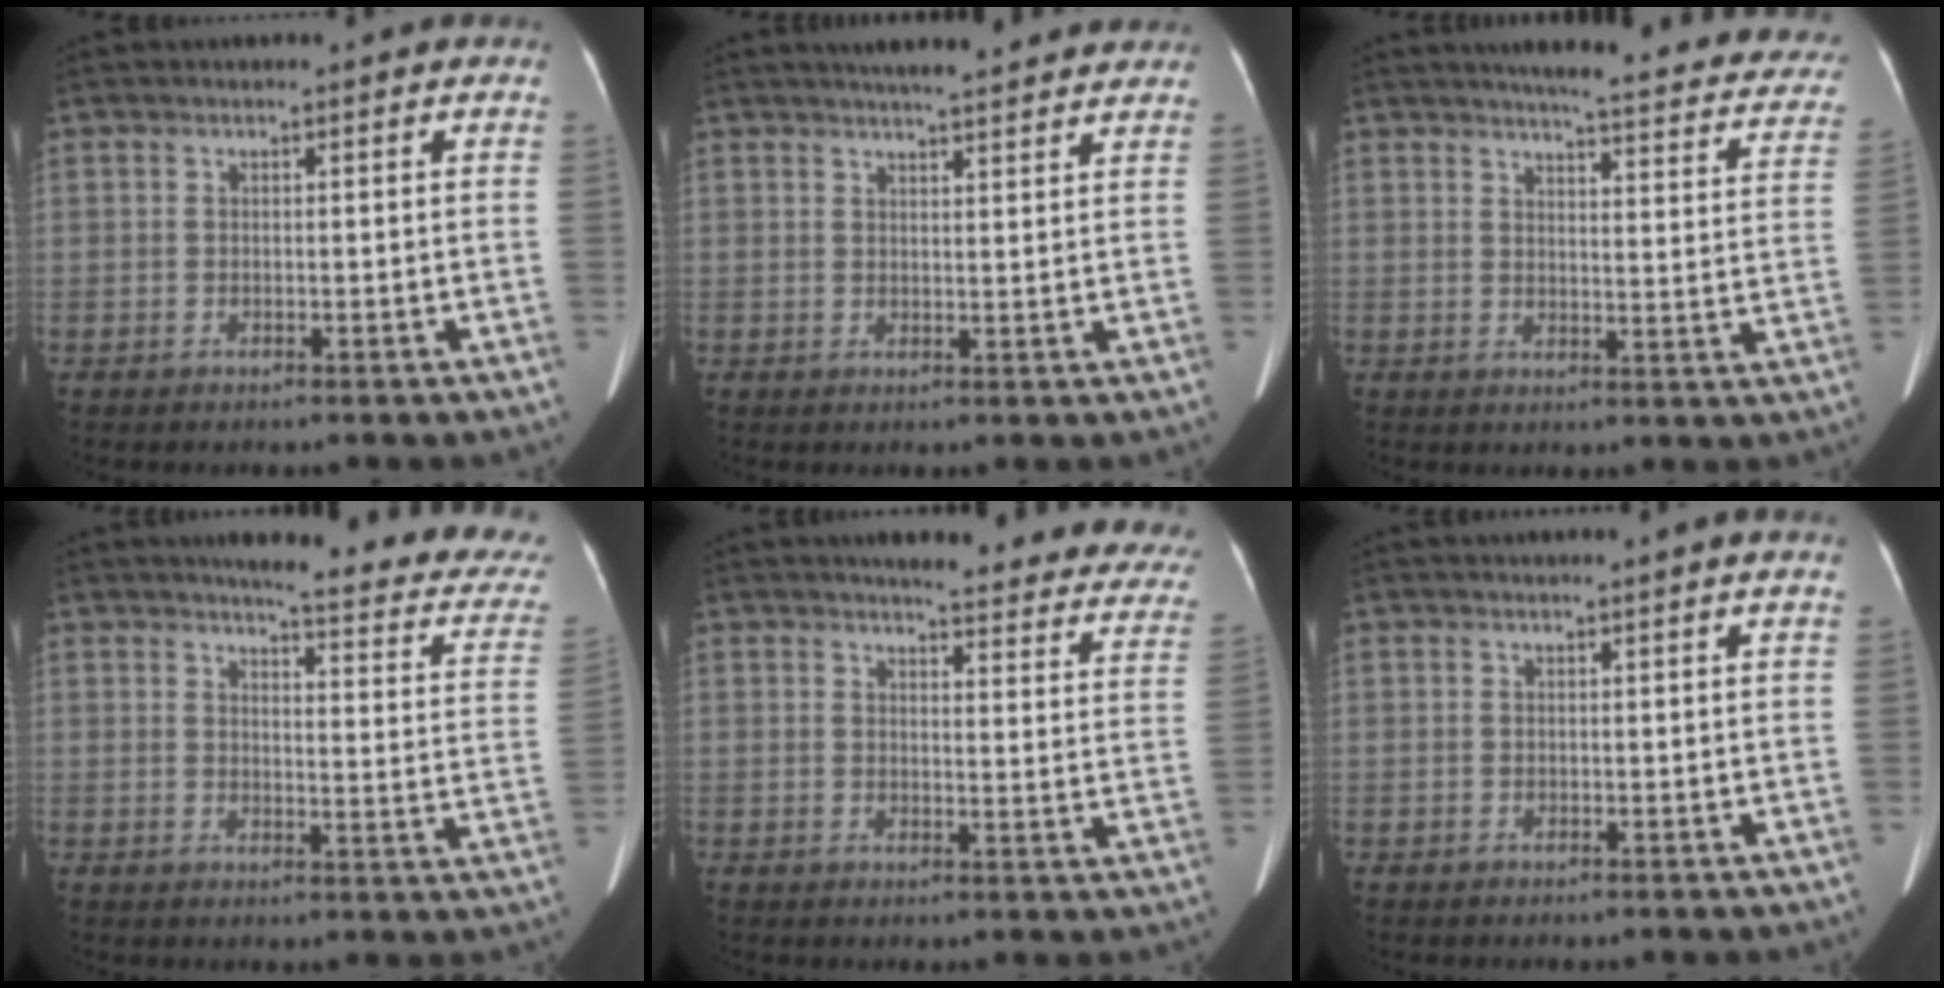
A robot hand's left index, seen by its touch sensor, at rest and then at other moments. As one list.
[{"total": 10.5, "force": [9.4, 1.4, 4.5], "torque": [-0.056, 0.019, 0.109]}, {"total": 22.8, "force": [20.4, 3.2, 9.7], "torque": [-0.108, -0.047, 0.220]}, {"total": 18.4, "force": [16.7, 1.9, 7.6], "torque": [-0.076, -0.067, 0.173]}, {"total": 22.5, "force": [20.7, 3.7, 8.0], "torque": [-0.073, -0.070, 0.215]}, {"total": 1.2, "force": [0.9, -0.4, 0.6], "torque": [-0.014, 0.000, 0.023]}]